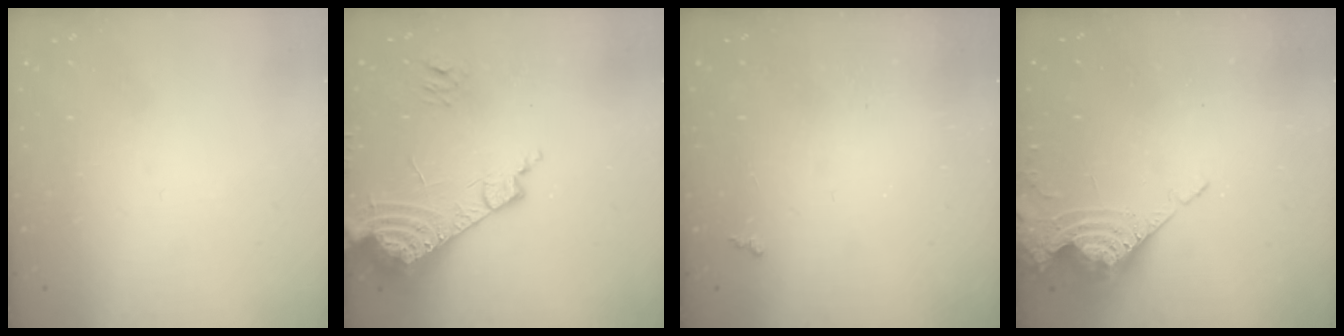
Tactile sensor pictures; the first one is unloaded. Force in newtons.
{"total": 16.3, "press": 16.1, "slide": 2.2}
{"total": 1.9, "press": 1.9, "slide": 0.5}
{"total": 8.9, "press": 8.9, "slide": 0.9}